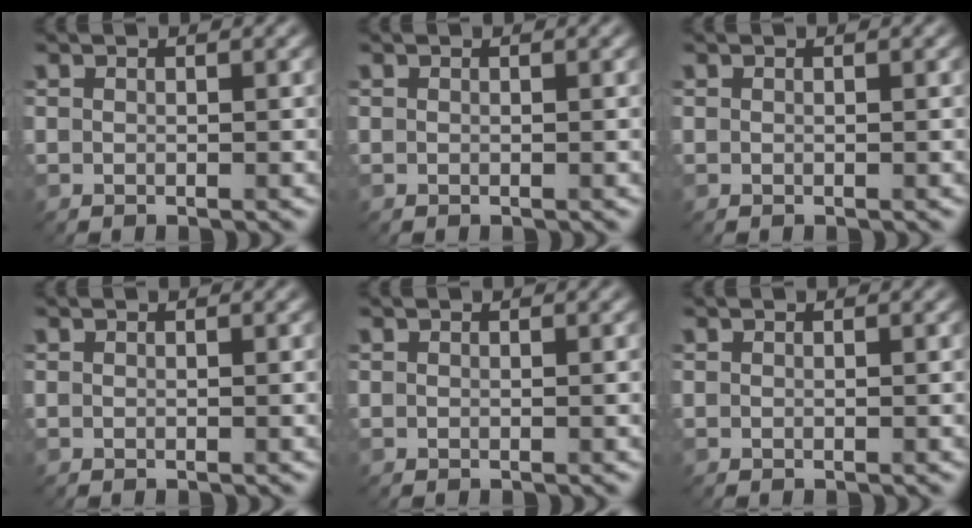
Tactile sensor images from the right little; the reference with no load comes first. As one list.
[{"total": 0.0}, {"total": 0.0}, {"total": 0.0}, {"total": 0.0}, {"total": 0.0}]